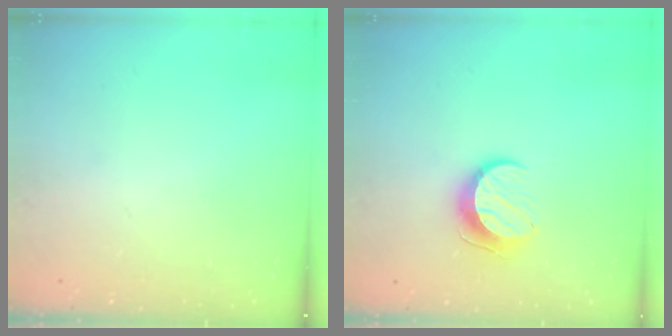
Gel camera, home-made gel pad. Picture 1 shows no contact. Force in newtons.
{"total": 9.5, "press": 9.5, "slide": 0.1}